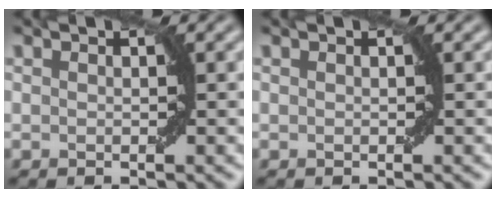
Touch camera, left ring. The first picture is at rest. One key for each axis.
{"total": 0.0}